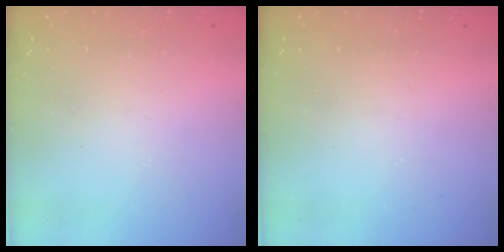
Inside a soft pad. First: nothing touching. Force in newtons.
{"total": 0.0}